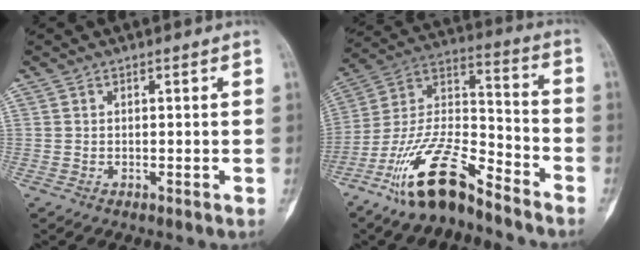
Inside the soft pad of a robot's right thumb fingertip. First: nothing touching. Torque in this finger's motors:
{"motor_torque": [0.67, 0.62, 1.49, -1.28, 0.22]}